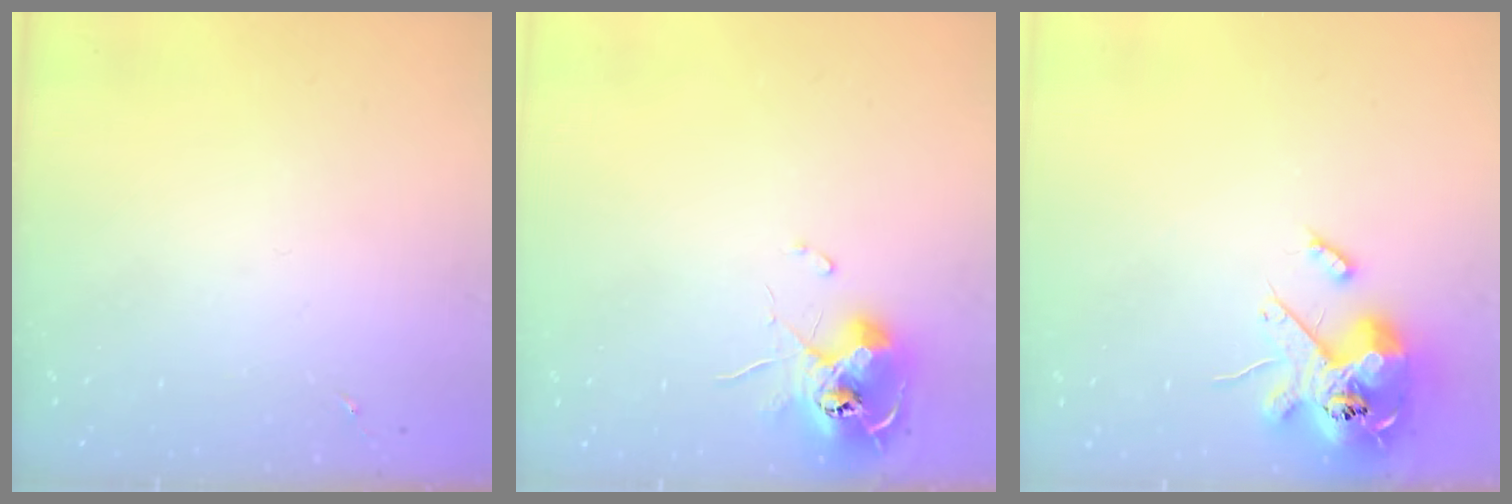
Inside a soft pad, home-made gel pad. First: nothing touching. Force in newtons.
{"total": 11.3, "press": 11.3, "slide": 0.6}
{"total": 14.9, "press": 14.7, "slide": 2.6}